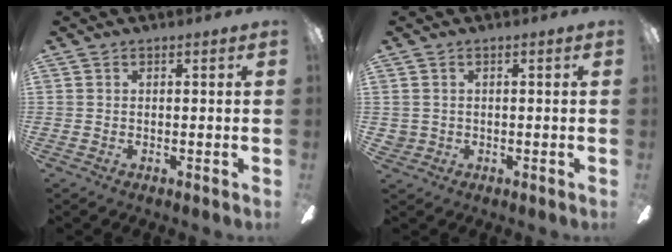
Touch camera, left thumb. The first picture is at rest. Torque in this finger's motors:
{"motor_torque": [-0.01, 0.01, -0.05, -0.06, -0.03]}